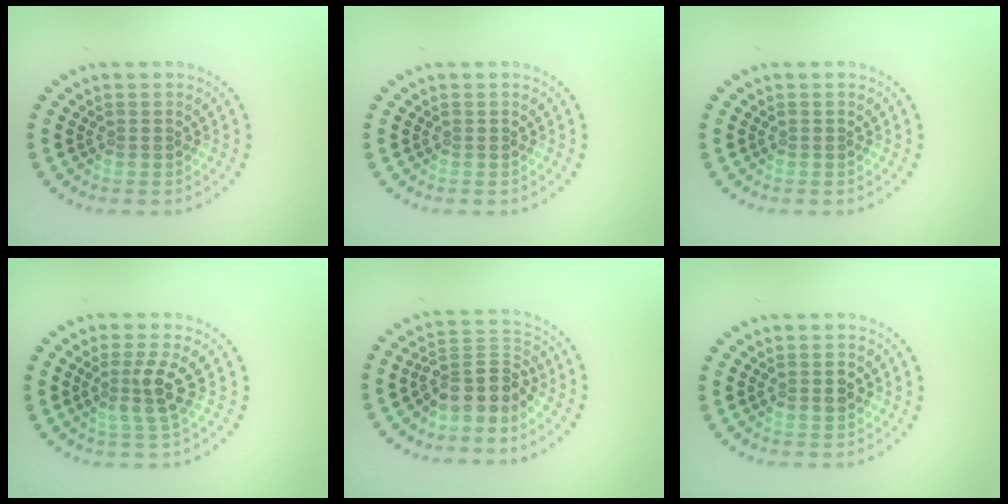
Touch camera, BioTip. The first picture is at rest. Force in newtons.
{"total": 0.0}
{"total": 0.0}
{"total": 2.9, "press": 2.4, "slide": 1.6}
{"total": 3.9, "press": 2.9, "slide": 2.5}
{"total": 1.9, "press": 1.9, "slide": 0.2}